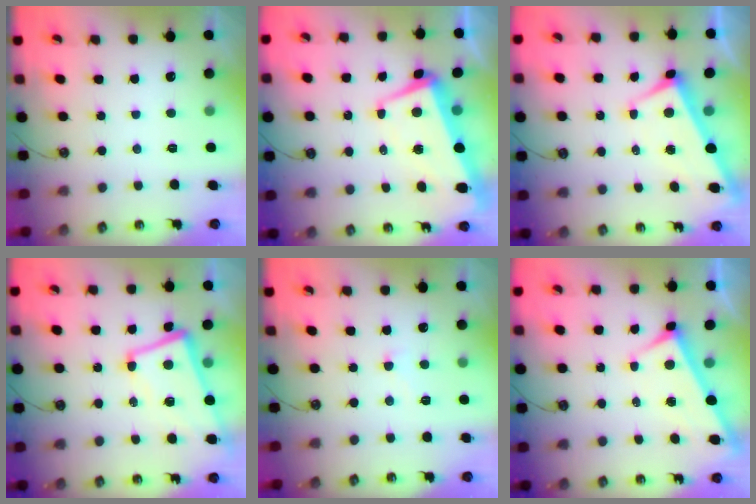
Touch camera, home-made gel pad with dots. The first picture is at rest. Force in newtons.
{"total": 3.4, "press": 2.7, "slide": 2.1}
{"total": 2.7, "press": 2.5, "slide": 0.9}
{"total": 2.8, "press": 2.1, "slide": 1.9}
{"total": 4.6, "press": 4.6, "slide": 0.5}
{"total": 3.9, "press": 3.9, "slide": 0.2}